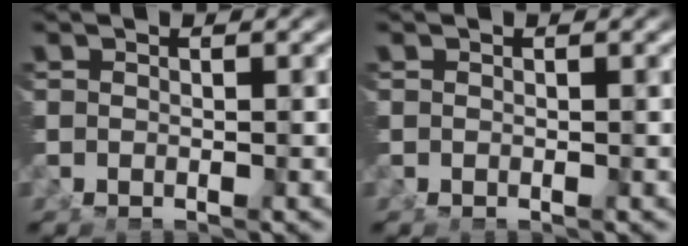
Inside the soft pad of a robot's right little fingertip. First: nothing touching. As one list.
[{"total": 0.0}]